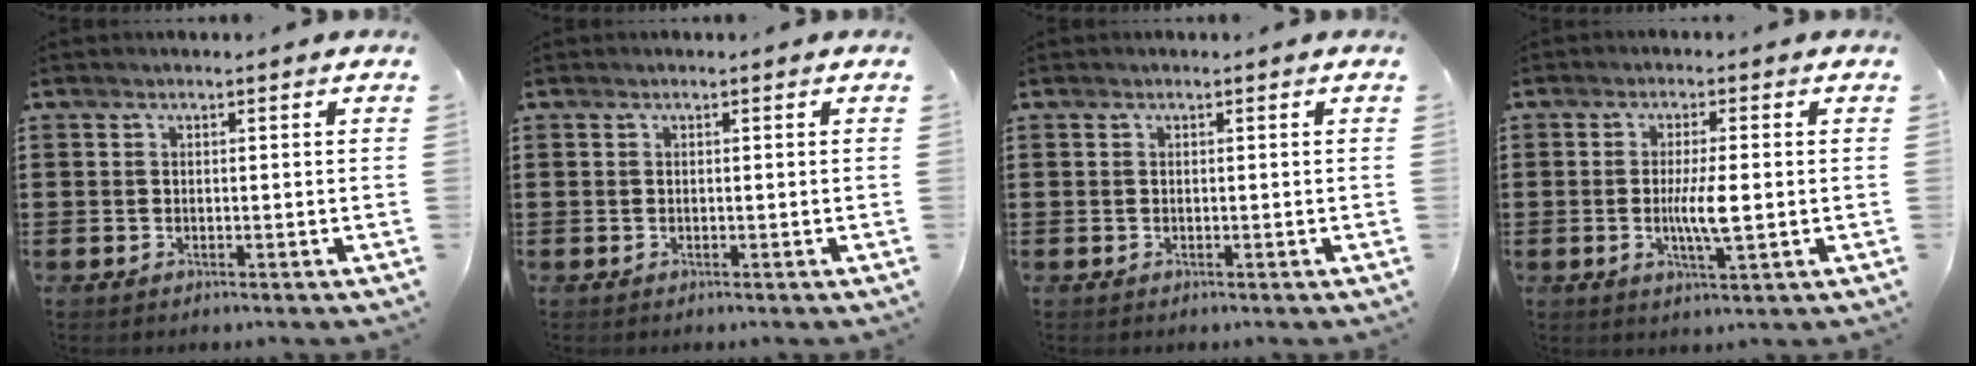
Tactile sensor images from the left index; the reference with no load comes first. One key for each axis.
{"total": 0.0}
{"total": 0.0}
{"total": 5.4, "fx": -0.3, "fy": 0.8, "fz": 5.4, "tx": -0.101, "ty": -0.005, "tz": -0.011}